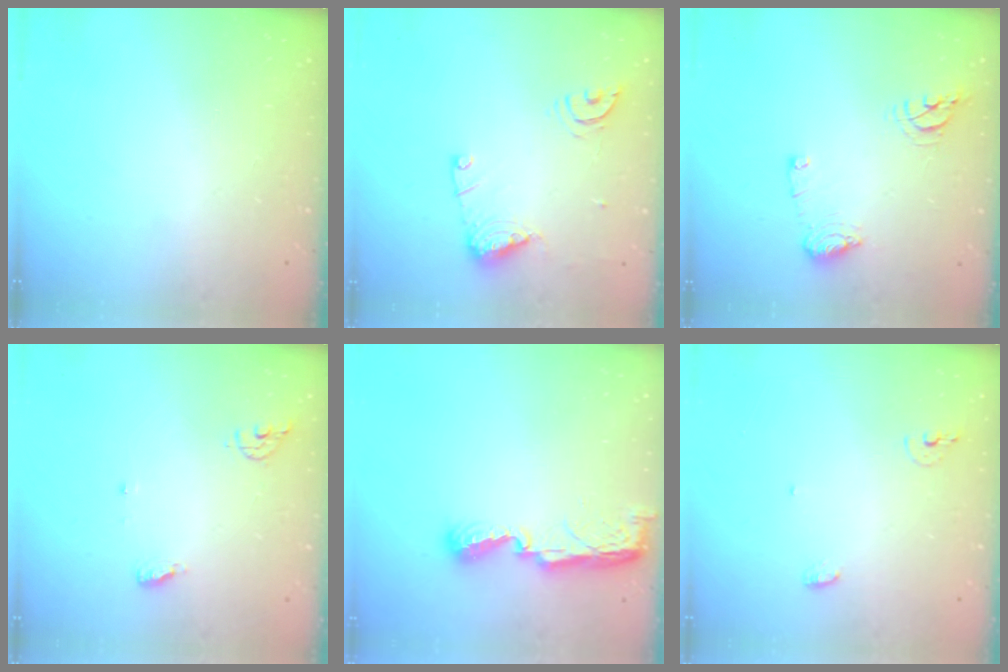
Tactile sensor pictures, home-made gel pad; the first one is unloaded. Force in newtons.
{"total": 10.7, "press": 10.6, "slide": 0.8}
{"total": 9.6, "press": 9.6, "slide": 1.1}
{"total": 5.5, "press": 5.5, "slide": 0.5}
{"total": 8.5, "press": 8.5, "slide": 0.1}
{"total": 4.9, "press": 4.8, "slide": 1.0}